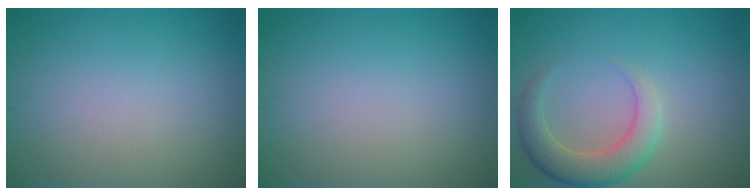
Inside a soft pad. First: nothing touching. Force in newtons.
{"total": 0.0}
{"total": 4.5, "press": 4.5, "slide": 0.5}